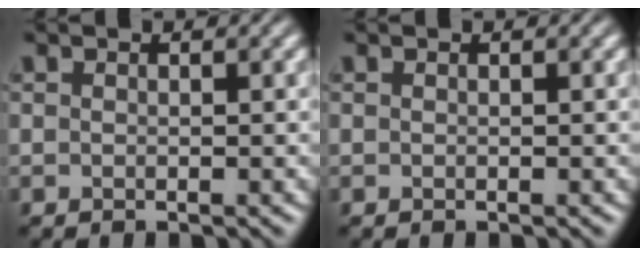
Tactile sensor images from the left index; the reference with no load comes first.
{"total": 0.0}